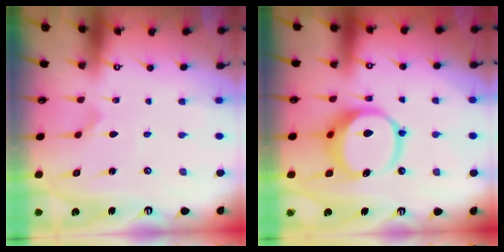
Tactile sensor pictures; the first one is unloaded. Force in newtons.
{"total": 13.0, "press": 12.9, "slide": 1.9}